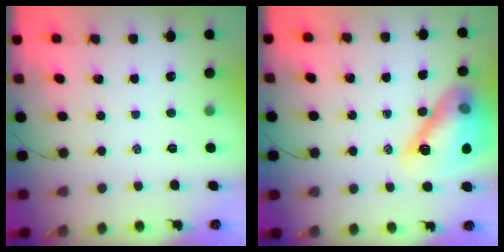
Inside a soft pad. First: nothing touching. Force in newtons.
{"total": 16.7, "press": 16.5, "slide": 2.9}